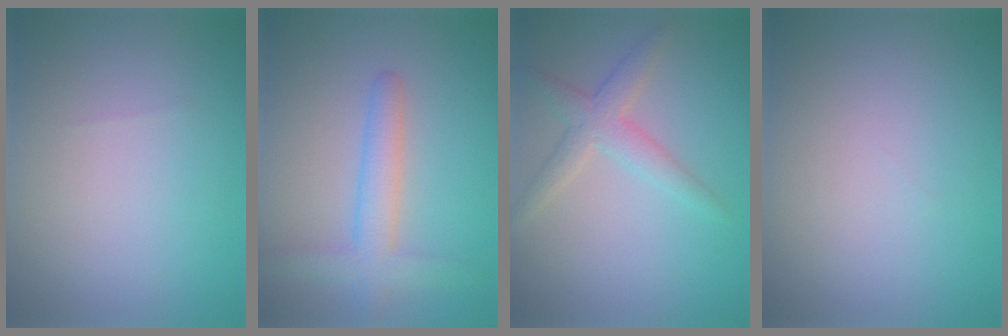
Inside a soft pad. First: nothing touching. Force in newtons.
{"total": 3.4, "press": 3.4, "slide": 0.2}
{"total": 2.7, "press": 2.7, "slide": 0.0}
{"total": 0.0}